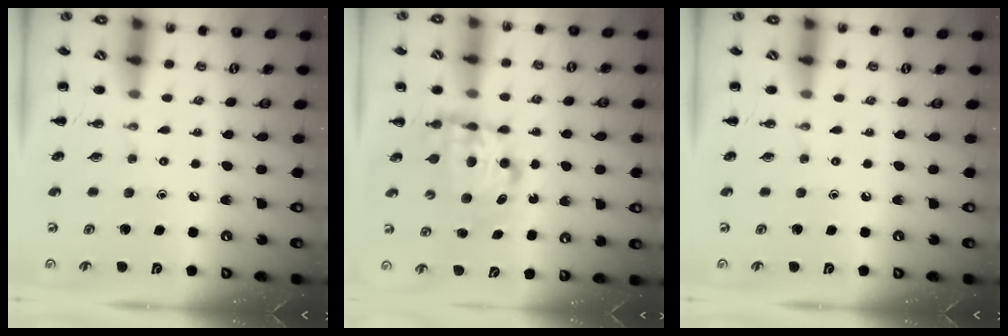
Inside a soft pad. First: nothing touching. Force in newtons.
{"total": 6.9, "press": 6.8, "slide": 1.1}
{"total": 0.0}